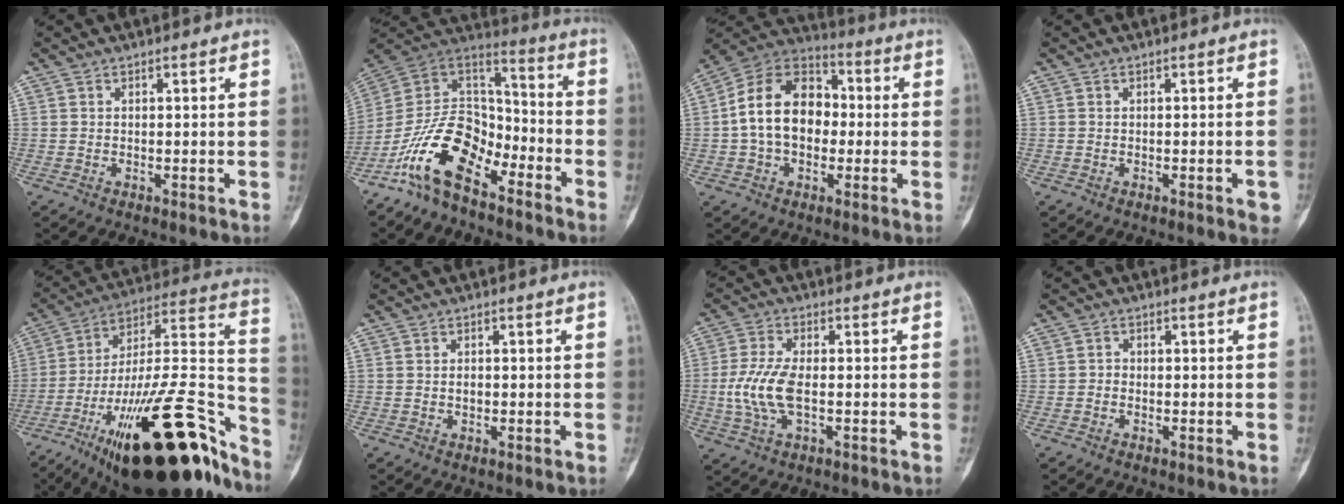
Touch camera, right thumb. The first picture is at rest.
{"total": 16.9, "force": [-10.0, 9.0, 10.2], "torque": [-0.172, 0.093, -0.196]}
{"total": 16.1, "force": [-0.2, 11.5, 11.4], "torque": [-0.171, 0.037, -0.013]}
{"total": 2.4, "force": [-1.0, 0.5, 2.1], "torque": [-0.022, 0.002, -0.012]}
{"total": 34.7, "force": [-20.9, 10.6, 25.7], "torque": [-0.331, 0.091, -0.335]}
{"total": 1.0, "force": [-0.1, 0.7, 0.7], "torque": [-0.005, 0.000, -0.001]}
{"total": 8.8, "force": [-1.0, 4.0, 7.8], "torque": [-0.182, 0.005, -0.019]}
{"total": 0.9, "force": [-0.4, 0.8, 0.3], "torque": [0.008, 0.003, -0.012]}